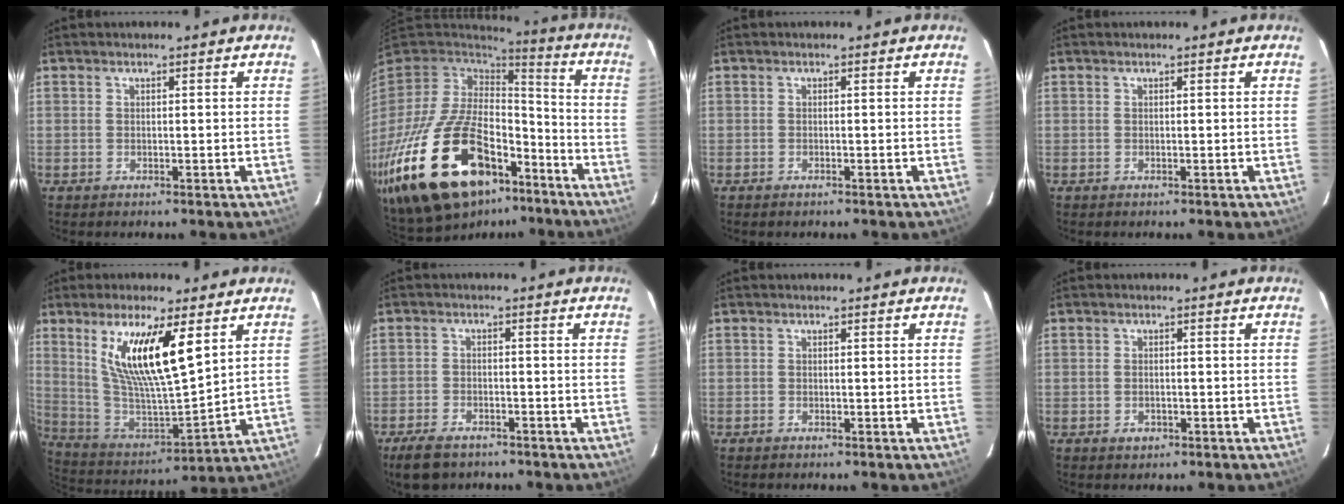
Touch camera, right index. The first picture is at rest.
{"total": 33.9, "force": [-18.8, 17.5, 22.2], "torque": [-0.463, -0.027, -0.291]}
{"total": 0.6, "force": [-0.5, 0.2, 0.2], "torque": [-0.005, -0.001, -0.010]}
{"total": 0.0}
{"total": 17.5, "force": [7.9, 4.3, 15.0], "torque": [-0.275, -0.009, 0.160]}
{"total": 7.0, "force": [-5.4, 3.3, 3.0], "torque": [-0.085, -0.004, -0.092]}
{"total": 0.0}
{"total": 1.5, "force": [-0.7, 1.2, 0.6], "torque": [-0.009, 0.002, -0.008]}